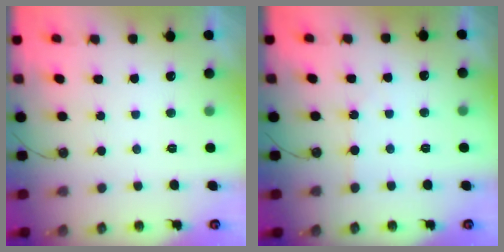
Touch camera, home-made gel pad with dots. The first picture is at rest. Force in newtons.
{"total": 1.9, "press": 1.8, "slide": 0.4}